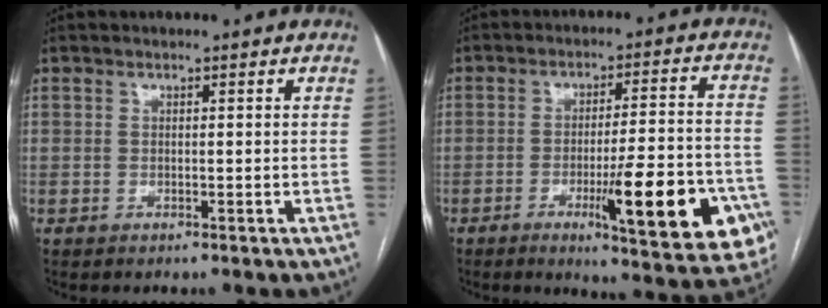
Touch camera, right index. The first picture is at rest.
{"total": 17.7, "force": [-6.6, 2.8, 16.2], "torque": [-0.168, 0.000, -0.077]}